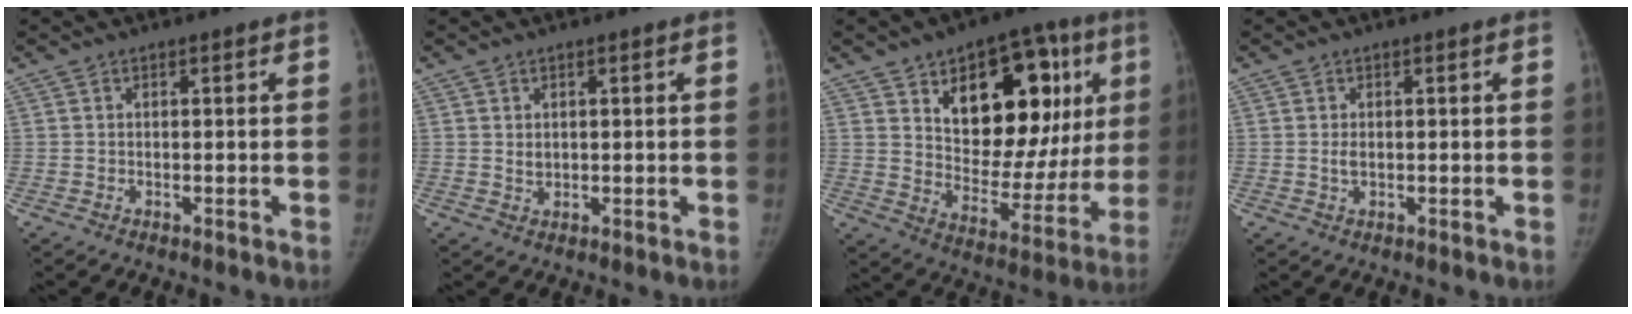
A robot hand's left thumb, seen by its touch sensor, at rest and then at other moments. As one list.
[{"total": 1.6, "force": [0.5, 1.1, 1.0], "torque": [-0.012, -0.006, 0.015]}, {"total": 24.1, "force": [8.5, 13.6, 18.0], "torque": [-0.197, -0.017, 0.133]}, {"total": 1.5, "force": [0.1, 0.9, 1.2], "torque": [-0.021, -0.003, 0.005]}]